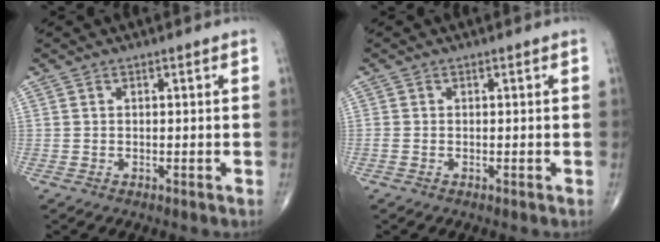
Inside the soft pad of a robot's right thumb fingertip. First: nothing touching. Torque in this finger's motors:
{"motor_torque": [0.03, 0.01, 0.07, 0.10, -0.05]}